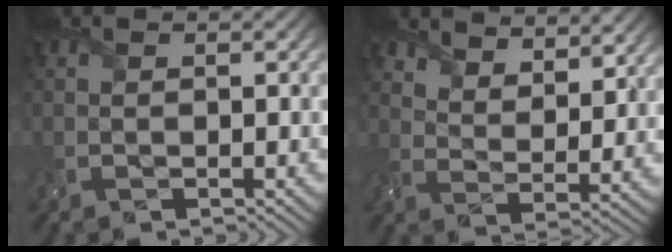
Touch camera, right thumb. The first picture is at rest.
{"total": 6.9, "force": [6.1, 2.4, 2.3], "torque": [-0.050, -0.005, 0.114]}